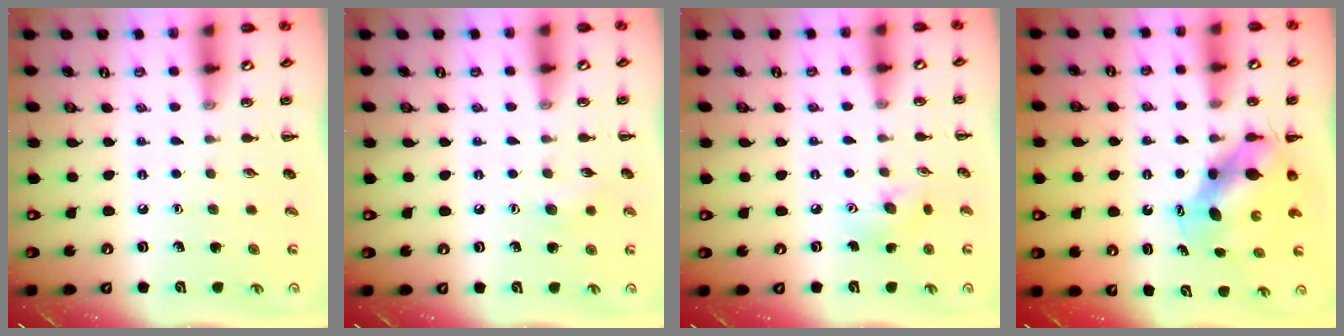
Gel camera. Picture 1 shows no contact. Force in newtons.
{"total": 5.6, "press": 5.5, "slide": 1.4}
{"total": 6.5, "press": 6.5, "slide": 0.7}
{"total": 6.4, "press": 6.2, "slide": 1.5}